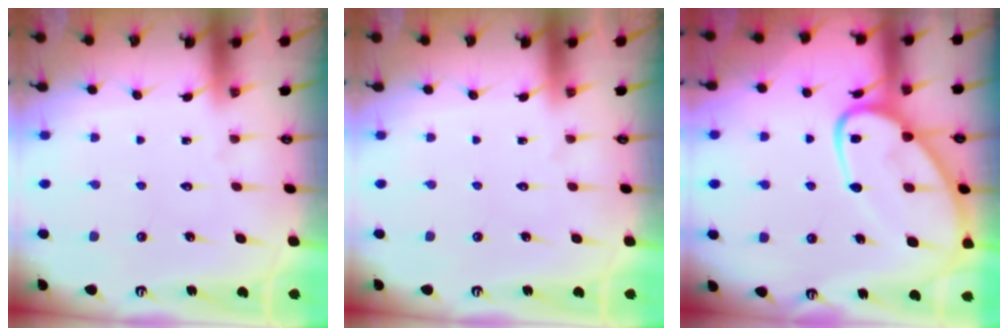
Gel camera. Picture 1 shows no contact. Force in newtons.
{"total": 0.0}
{"total": 15.6, "press": 15.5, "slide": 1.3}